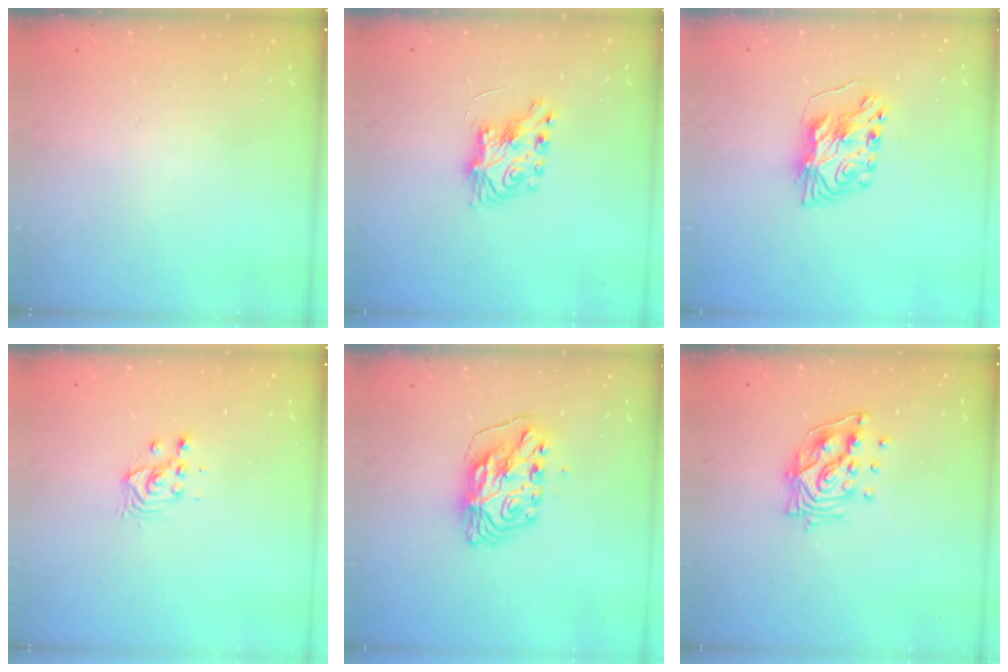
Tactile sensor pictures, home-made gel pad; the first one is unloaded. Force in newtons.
{"total": 7.5, "press": 7.5, "slide": 0.2}
{"total": 8.2, "press": 8.2, "slide": 0.6}
{"total": 3.8, "press": 3.8, "slide": 0.3}
{"total": 8.8, "press": 8.8, "slide": 0.8}
{"total": 11.7, "press": 11.6, "slide": 1.4}